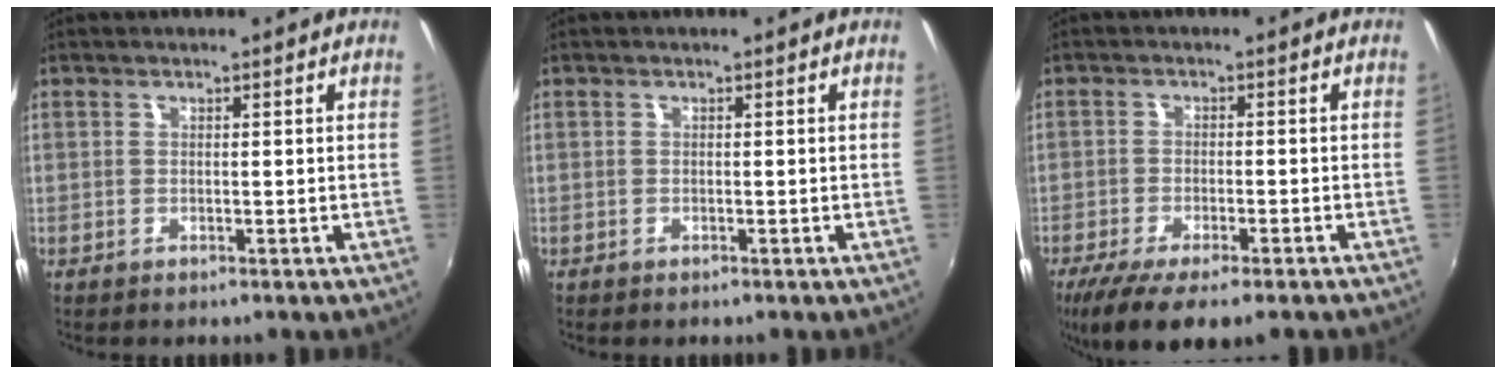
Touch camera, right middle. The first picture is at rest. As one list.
[{"total": 0.0}, {"total": 12.1, "force": [-8.5, 3.2, 7.9], "torque": [-0.166, -0.049, -0.136]}]